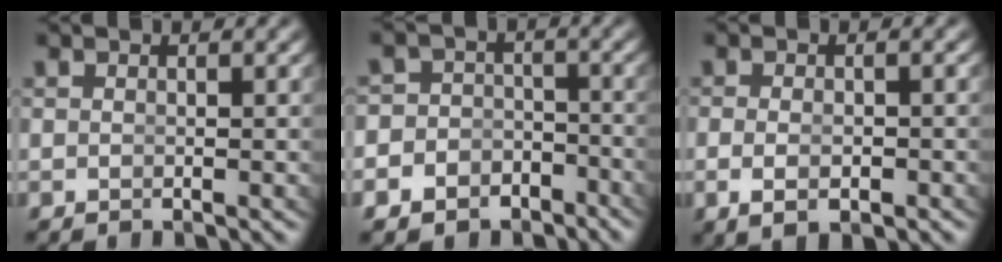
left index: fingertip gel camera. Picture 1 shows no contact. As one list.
[{"total": 7.7, "force": [-4.4, 6.2, 1.1], "torque": [-0.024, -0.029, -0.079]}, {"total": 2.6, "force": [-1.4, 0.7, 2.1], "torque": [-0.047, -0.014, -0.010]}]